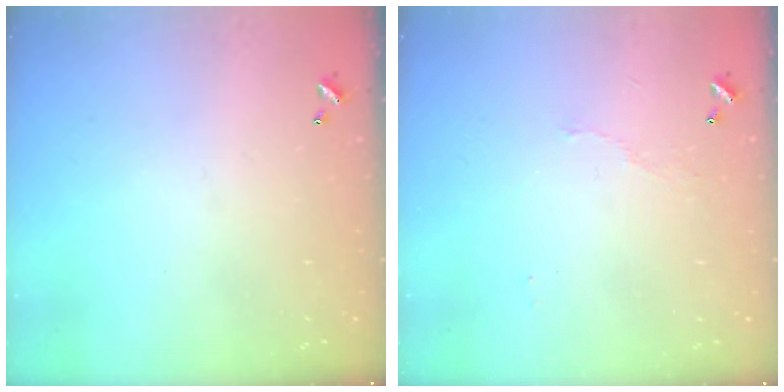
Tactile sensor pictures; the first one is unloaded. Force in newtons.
{"total": 2.9, "press": 2.8, "slide": 0.6}